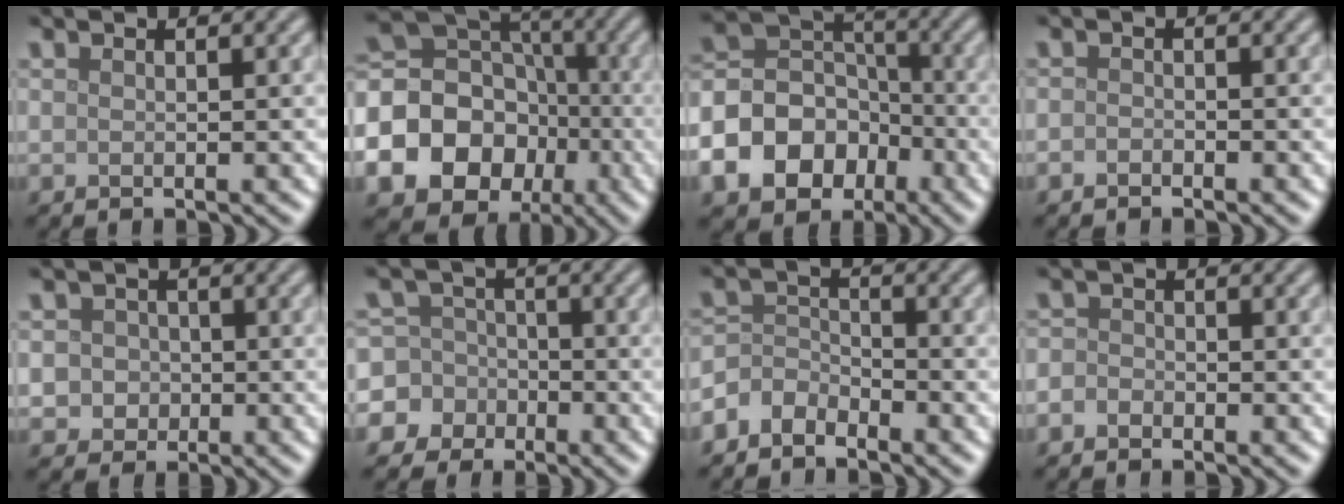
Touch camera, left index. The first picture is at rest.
{"total": 19.1, "force": [-6.1, 17.0, 6.2], "torque": [-0.172, -0.025, -0.116]}
{"total": 10.9, "force": [-5.1, 8.7, 4.3], "torque": [-0.100, -0.009, -0.110]}
{"total": 0.7, "force": [-0.6, 0.3, 0.2], "torque": [-0.003, -0.002, -0.012]}
{"total": 3.3, "force": [-0.1, 3.1, 1.1], "torque": [0.002, 0.015, -0.014]}
{"total": 8.6, "force": [-2.5, 8.2, 1.0], "torque": [-0.038, 0.010, -0.081]}
{"total": 2.8, "force": [-2.3, 1.5, 0.6], "torque": [-0.012, 0.010, -0.055]}
{"total": 1.3, "force": [-0.7, 1.1, 0.3], "torque": [0.004, 0.001, -0.020]}